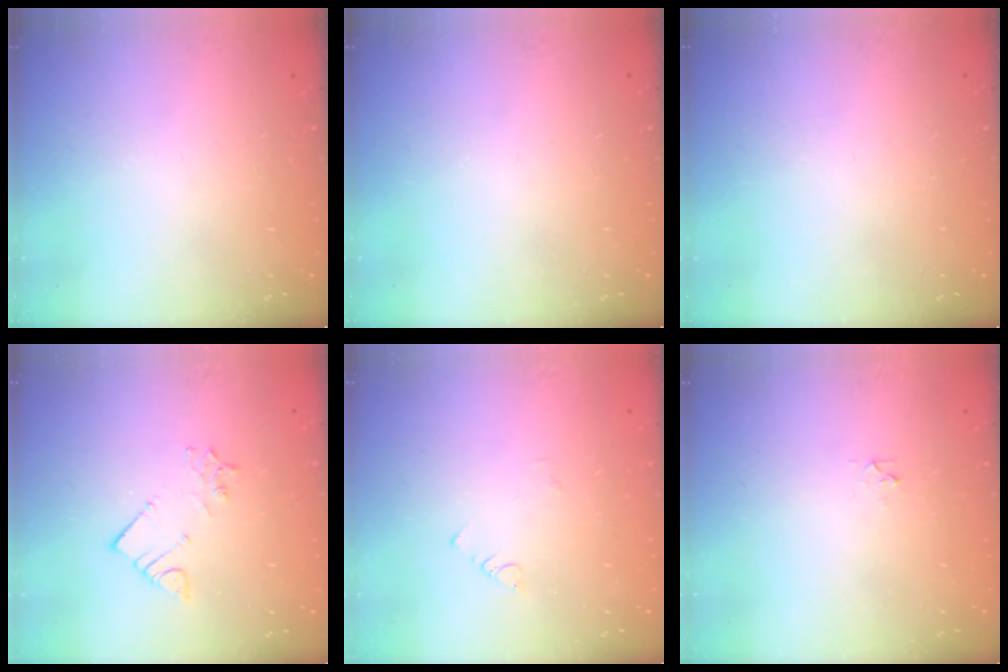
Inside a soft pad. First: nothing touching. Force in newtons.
{"total": 0.0}
{"total": 0.0}
{"total": 3.6, "press": 3.6, "slide": 0.1}
{"total": 1.1, "press": 1.1, "slide": 0.3}
{"total": 1.9, "press": 1.9, "slide": 0.2}